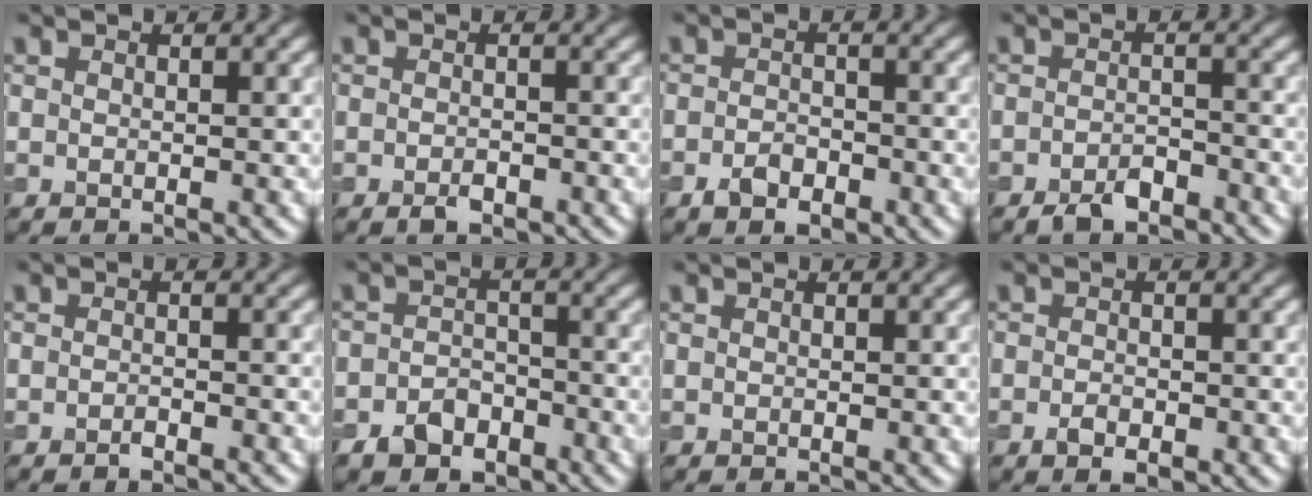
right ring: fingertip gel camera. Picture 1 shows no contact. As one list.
[{"total": 1.4, "force": [-1.0, 0.6, 0.8], "torque": [-0.015, -0.002, -0.018]}, {"total": 2.3, "force": [-1.3, 1.3, 1.3], "torque": [-0.021, 0.002, -0.026]}, {"total": 2.7, "force": [-2.1, 1.0, 1.3], "torque": [-0.021, 0.003, -0.041]}, {"total": 0.9, "force": [-0.8, 0.1, 0.4], "torque": [-0.006, 0.001, -0.014]}, {"total": 3.2, "force": [-2.2, 2.1, 1.1], "torque": [-0.015, 0.002, -0.044]}, {"total": 0.0}, {"total": 1.7, "force": [-0.8, 0.9, 1.3], "torque": [-0.022, -0.003, -0.015]}]